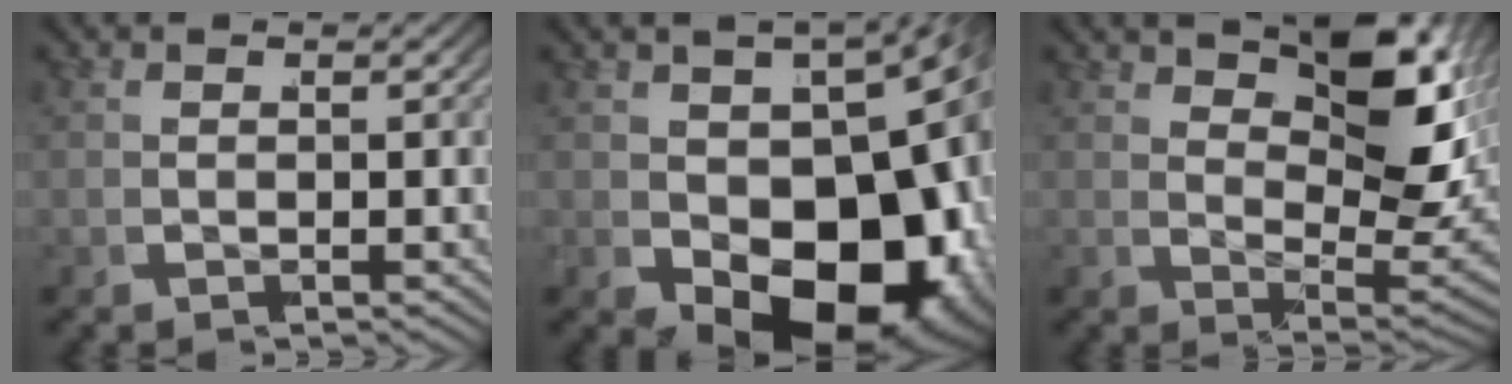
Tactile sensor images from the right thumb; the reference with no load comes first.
{"total": 18.4, "force": [-2.6, 12.4, 13.3], "torque": [-0.207, -0.067, -0.021]}
{"total": 10.0, "force": [3.4, 4.6, 8.1], "torque": [-0.120, -0.016, 0.060]}